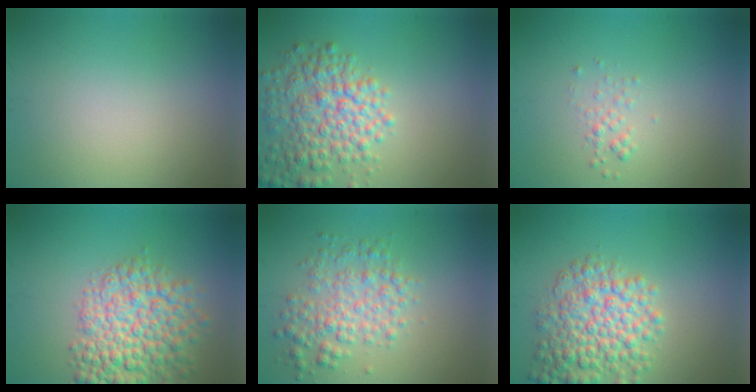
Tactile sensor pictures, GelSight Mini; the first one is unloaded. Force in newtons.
{"total": 5.6, "press": 5.6, "slide": 0.3}
{"total": 1.0, "press": 1.0, "slide": 0.1}
{"total": 7.5, "press": 7.5, "slide": 0.3}
{"total": 3.8, "press": 3.8, "slide": 0.1}
{"total": 6.2, "press": 6.2, "slide": 0.2}